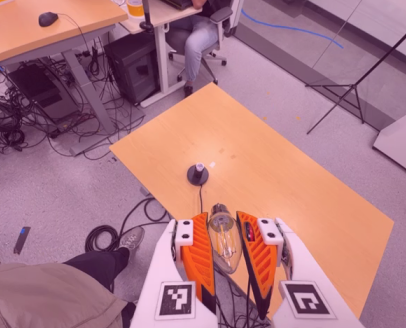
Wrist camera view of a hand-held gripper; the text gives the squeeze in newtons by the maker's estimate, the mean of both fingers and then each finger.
{"total": 21.0, "left": 22.0, "right": 19.9}